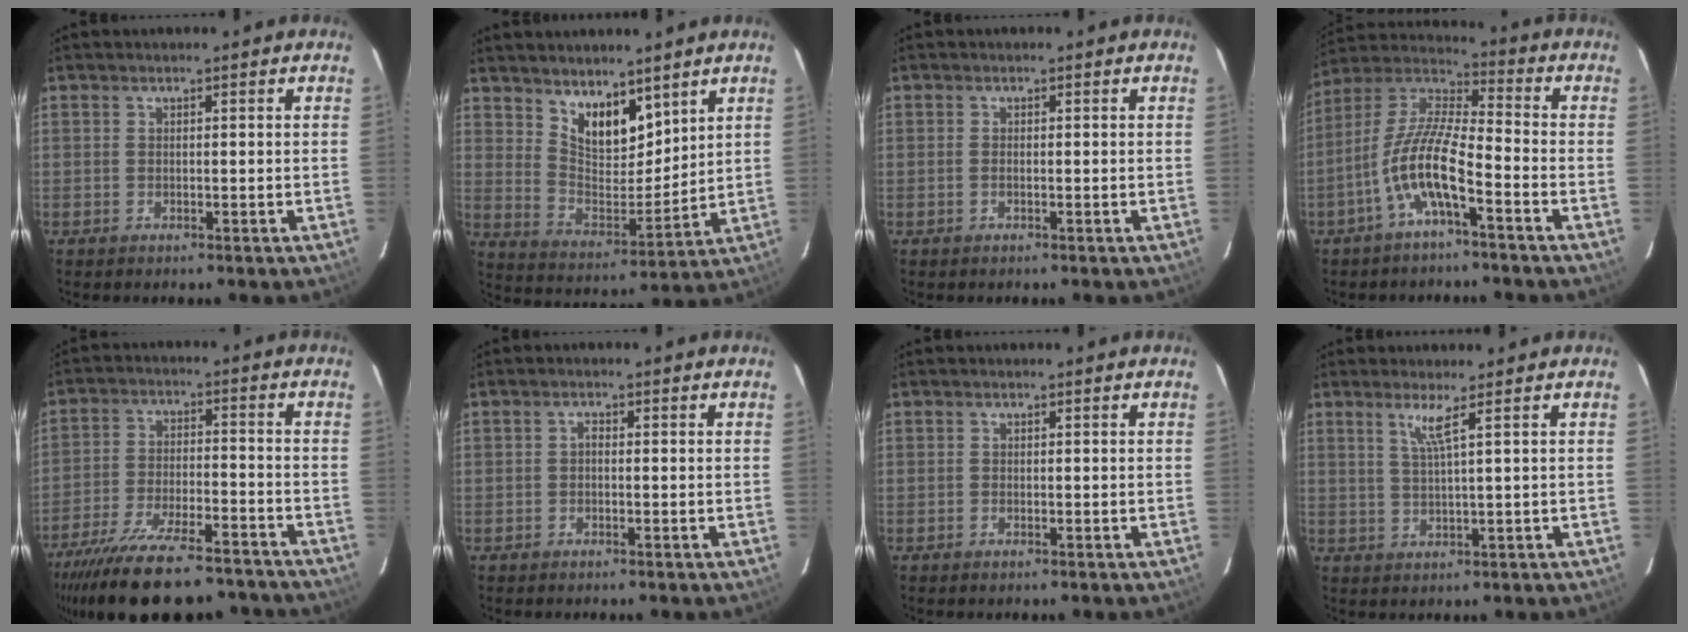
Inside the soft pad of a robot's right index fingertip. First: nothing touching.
{"total": 10.7, "force": [7.5, 5.0, 5.7], "torque": [-0.091, -0.005, 0.145]}
{"total": 0.6, "force": [-0.2, 0.3, 0.5], "torque": [-0.013, 0.000, -0.005]}
{"total": 11.5, "force": [-5.3, 2.3, 9.9], "torque": [-0.208, 0.006, -0.104]}
{"total": 24.7, "force": [-20.7, 6.7, 11.7], "torque": [-0.227, -0.035, -0.305]}
{"total": 0.7, "force": [-0.3, 0.5, 0.5], "torque": [-0.008, 0.005, -0.007]}
{"total": 0.0}
{"total": 3.2, "force": [1.8, -0.9, 2.5], "torque": [-0.046, -0.008, 0.035]}